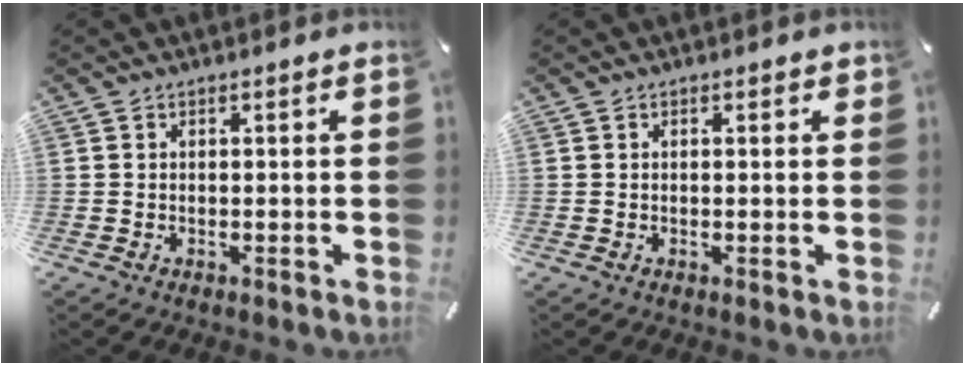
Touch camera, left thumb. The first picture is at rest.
{"total": 0.5, "force": [0.1, 0.2, 0.4], "torque": [-0.010, 0.002, 0.000]}